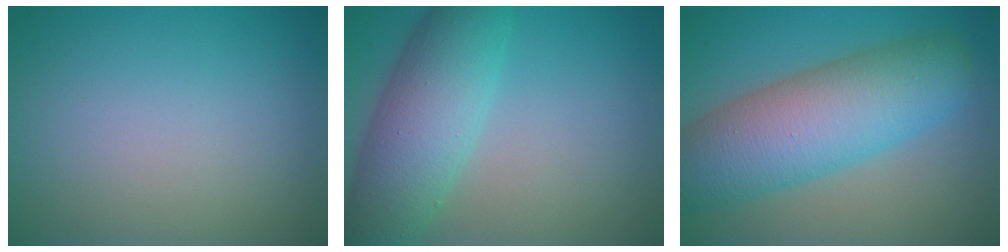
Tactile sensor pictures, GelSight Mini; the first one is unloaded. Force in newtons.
{"total": 7.3, "press": 7.3, "slide": 0.3}
{"total": 9.7, "press": 9.7, "slide": 0.2}